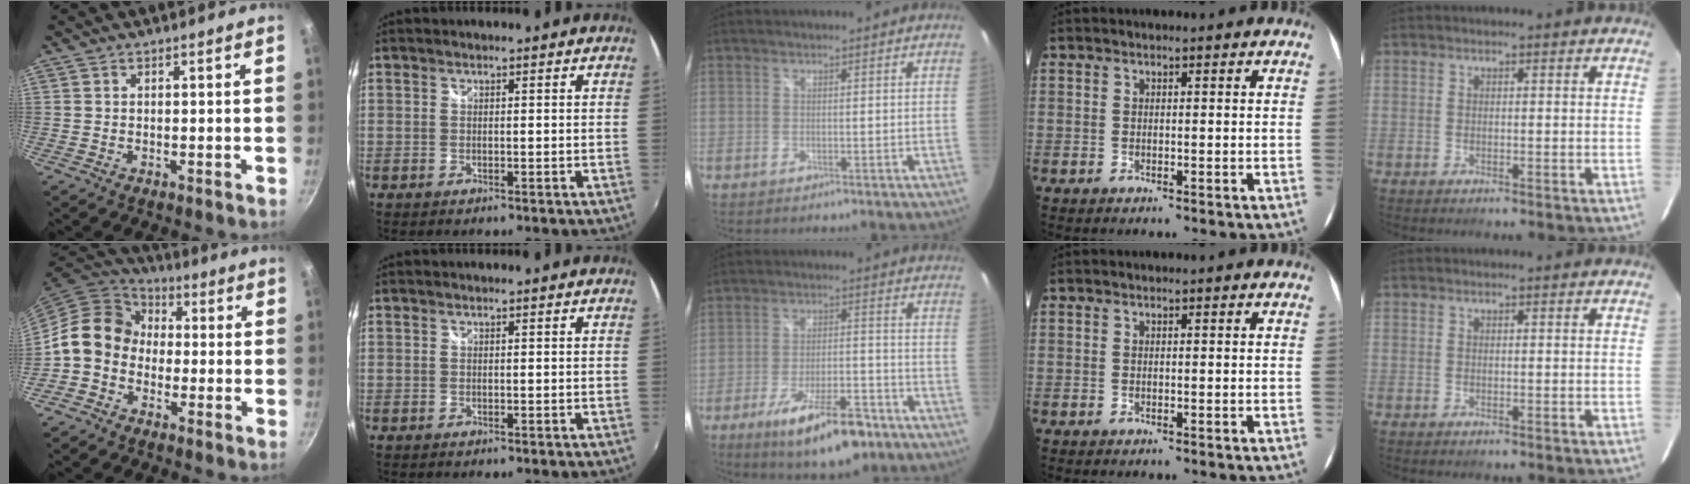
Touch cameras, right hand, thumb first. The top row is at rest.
{"thumb": {"total": 11.2, "force": [-1.1, 9.4, 6.1], "torque": [-0.071, 0.035, -0.045]}, "middle": {"total": 14.3, "force": [-9.3, 4.3, 10.1], "torque": [-0.179, -0.017, -0.141]}}